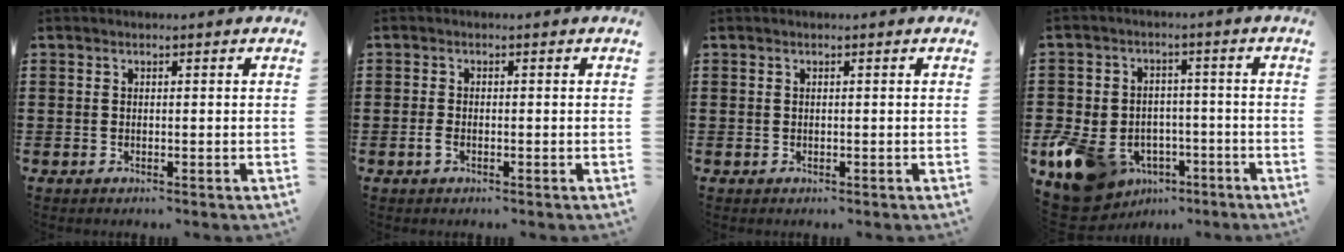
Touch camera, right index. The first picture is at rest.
{"total": 1.2, "force": [-0.6, 0.6, 0.9], "torque": [-0.026, -0.002, -0.013]}
{"total": 0.0}
{"total": 9.8, "force": [-5.0, 7.1, 4.6], "torque": [-0.135, 0.016, -0.092]}